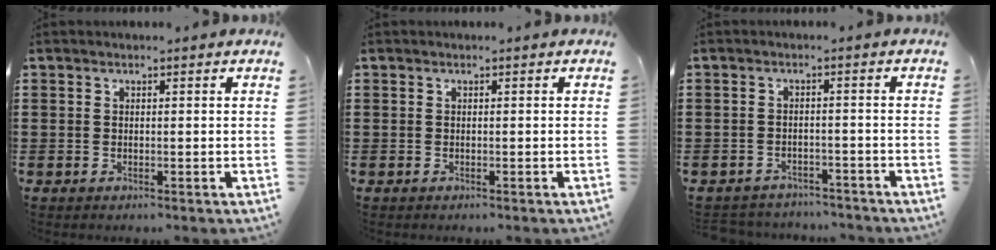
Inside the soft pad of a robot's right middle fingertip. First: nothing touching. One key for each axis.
{"total": 0.0}
{"total": 2.5, "fx": -2.5, "fy": 0.4, "fz": -0.2, "tx": -0.005, "ty": -0.004, "tz": -0.055}